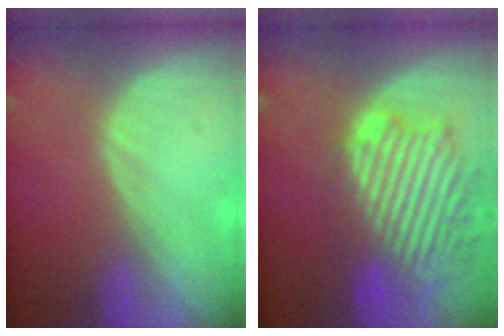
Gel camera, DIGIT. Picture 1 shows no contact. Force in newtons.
{"total": 13.7, "press": 11.7, "slide": 7.2}